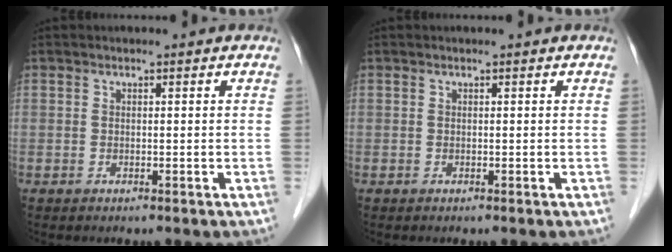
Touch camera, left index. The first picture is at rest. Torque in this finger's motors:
{"motor_torque": [0.00, 0.00, 0.00, 0.00]}